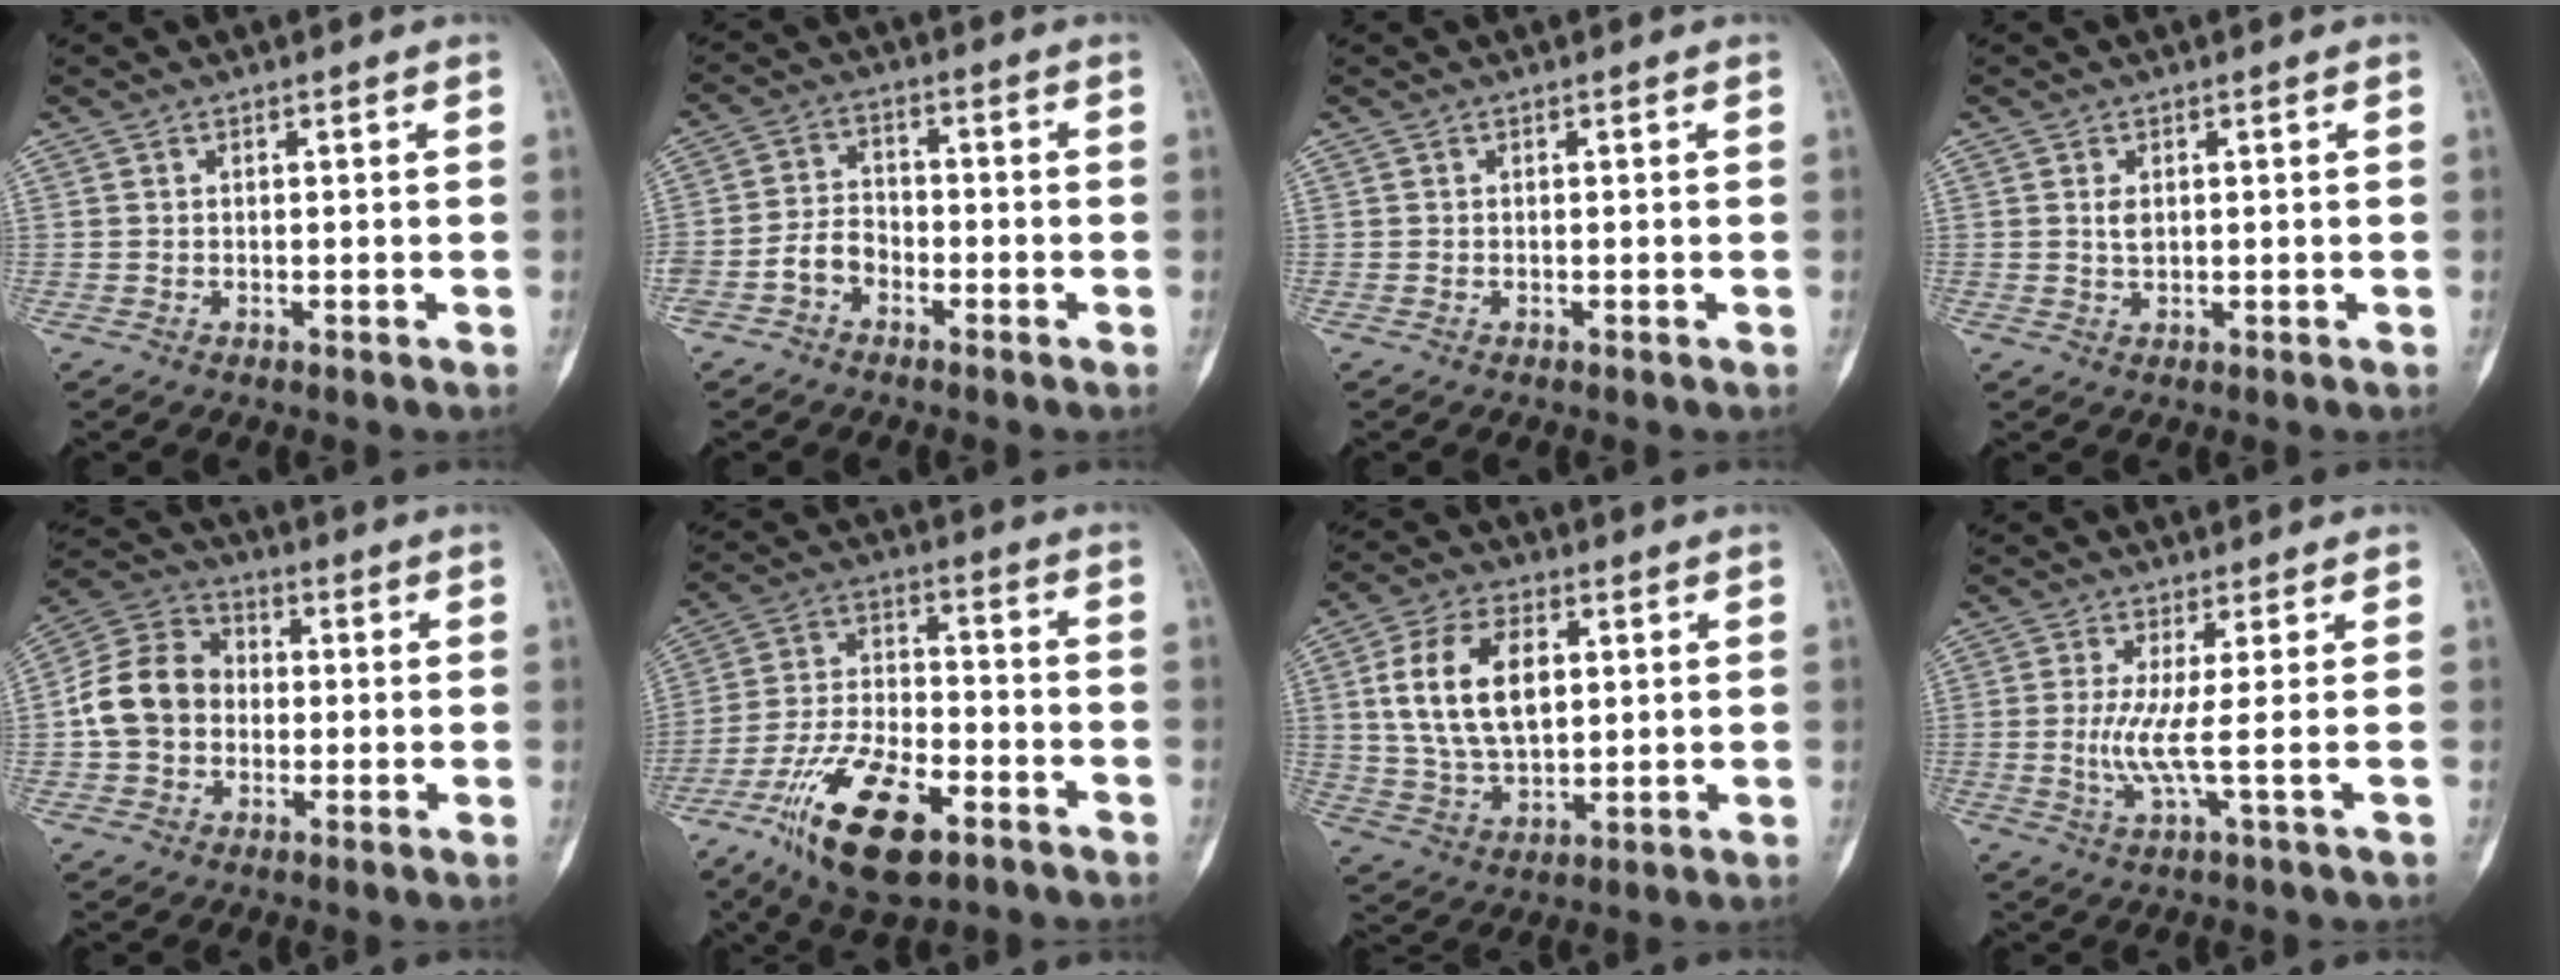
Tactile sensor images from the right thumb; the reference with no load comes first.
{"total": 5.6, "force": [-2.8, 4.1, 2.6], "torque": [-0.033, 0.027, -0.056]}
{"total": 0.0}
{"total": 2.0, "force": [0.4, 1.3, 1.4], "torque": [-0.018, -0.003, 0.007]}
{"total": 12.0, "force": [-0.7, 9.9, 6.7], "torque": [-0.108, 0.034, -0.024]}
{"total": 17.8, "force": [-9.8, 7.7, 12.7], "torque": [-0.224, 0.047, -0.170]}
{"total": 15.4, "force": [3.2, 9.4, 11.8], "torque": [-0.201, -0.002, 0.064]}
{"total": 4.7, "force": [-0.1, -0.8, 4.6], "torque": [-0.119, -0.016, -0.005]}